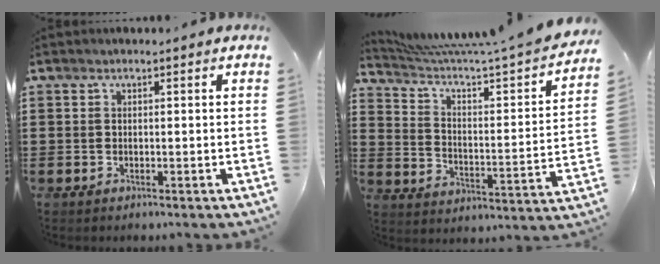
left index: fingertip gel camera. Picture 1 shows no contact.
{"total": 4.6, "force": [3.6, -0.1, 2.8], "torque": [-0.074, -0.046, 0.052]}